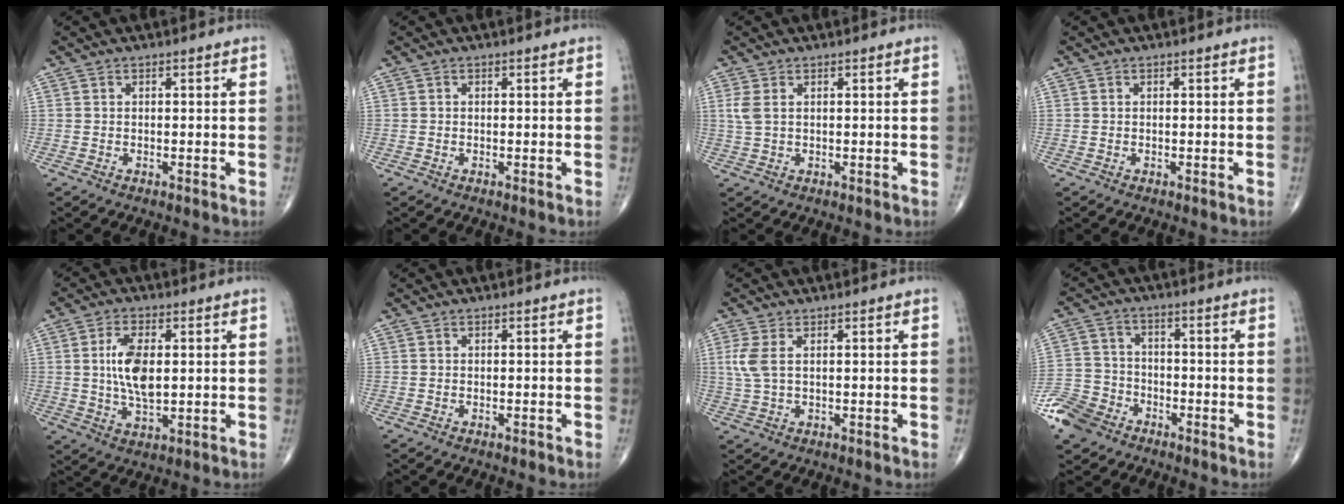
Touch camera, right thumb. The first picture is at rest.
{"total": 0.0}
{"total": 2.7, "force": [0.8, 1.5, 2.1], "torque": [-0.059, 0.007, 0.020]}
{"total": 0.0}
{"total": 8.8, "force": [1.1, 4.2, 7.7], "torque": [-0.147, -0.007, 0.023]}
{"total": 0.0}
{"total": 3.9, "force": [1.0, 1.7, 3.4], "torque": [-0.097, 0.004, 0.026]}
{"total": 10.5, "force": [-6.6, 7.3, 3.8], "torque": [-0.071, 0.027, -0.132]}